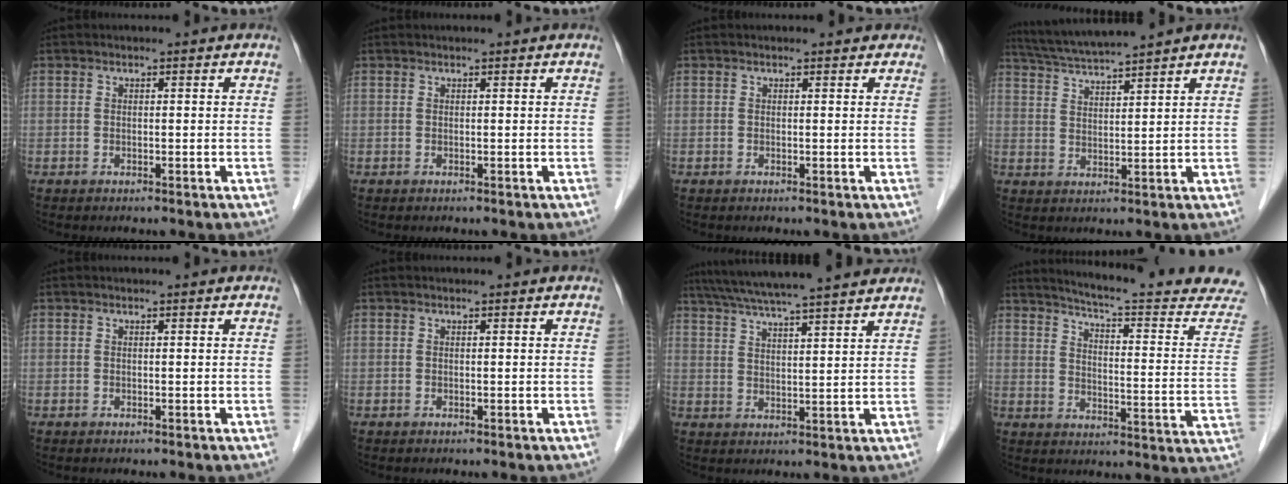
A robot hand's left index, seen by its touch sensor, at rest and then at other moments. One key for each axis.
{"total": 0.7, "fx": 0.6, "fy": 0.0, "fz": 0.2, "tx": -0.003, "ty": 0.011, "tz": 0.014}
{"total": 2.8, "fx": 2.3, "fy": 1.5, "fz": 0.7, "tx": -0.001, "ty": 0.017, "tz": 0.014}
{"total": 7.8, "fx": 7.1, "fy": -1.4, "fz": 2.8, "tx": -0.059, "ty": 0.014, "tz": 0.130}
{"total": 0.0}
{"total": 0.0}
{"total": 17.8, "fx": 15.5, "fy": 0.5, "fz": 8.8, "tx": -0.154, "ty": 0.036, "tz": 0.223}
{"total": 21.9, "fx": 20.4, "fy": 0.2, "fz": 8.0, "tx": -0.115, "ty": -0.097, "tz": 0.243}